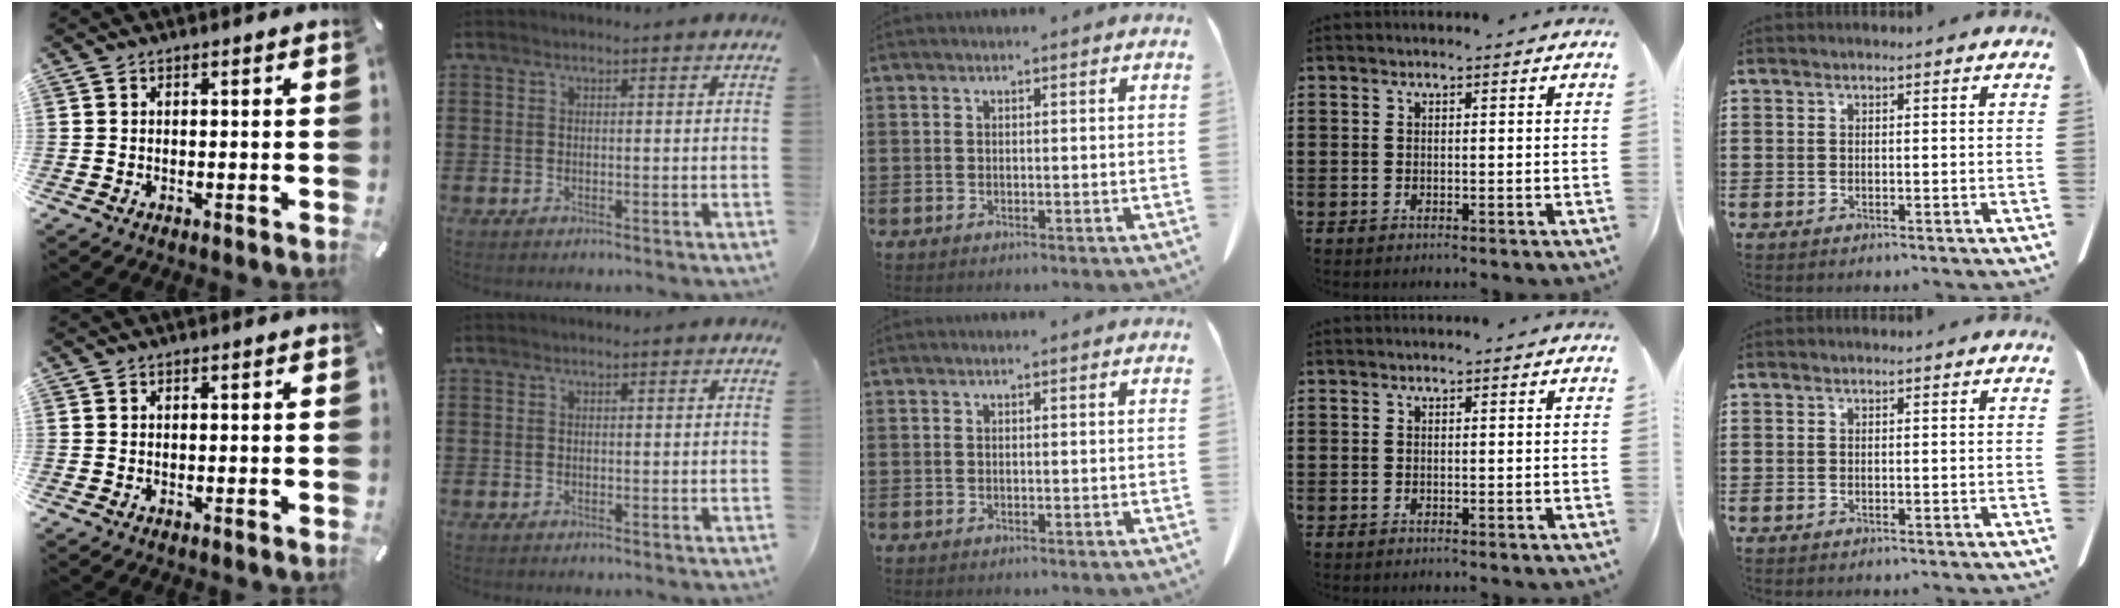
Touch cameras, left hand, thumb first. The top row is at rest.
{}